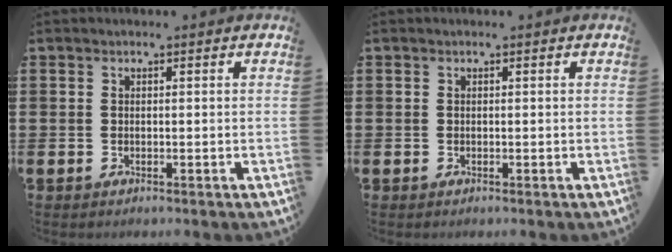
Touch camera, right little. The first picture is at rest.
{"total": 0.0}